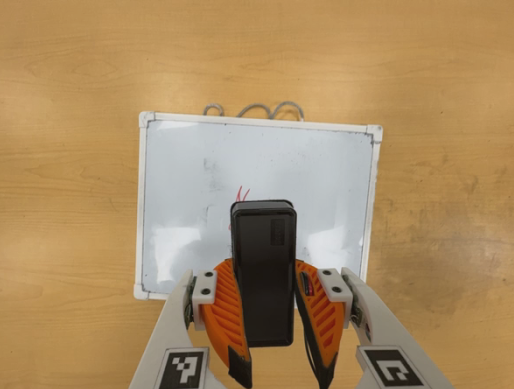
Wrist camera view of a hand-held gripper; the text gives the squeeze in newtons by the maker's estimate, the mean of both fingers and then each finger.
{"total": 9.5, "left": 8.1, "right": 11.0}